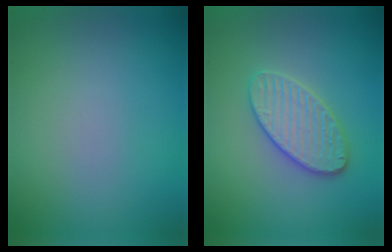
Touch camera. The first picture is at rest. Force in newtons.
{"total": 3.7, "press": 3.5, "slide": 1.2}